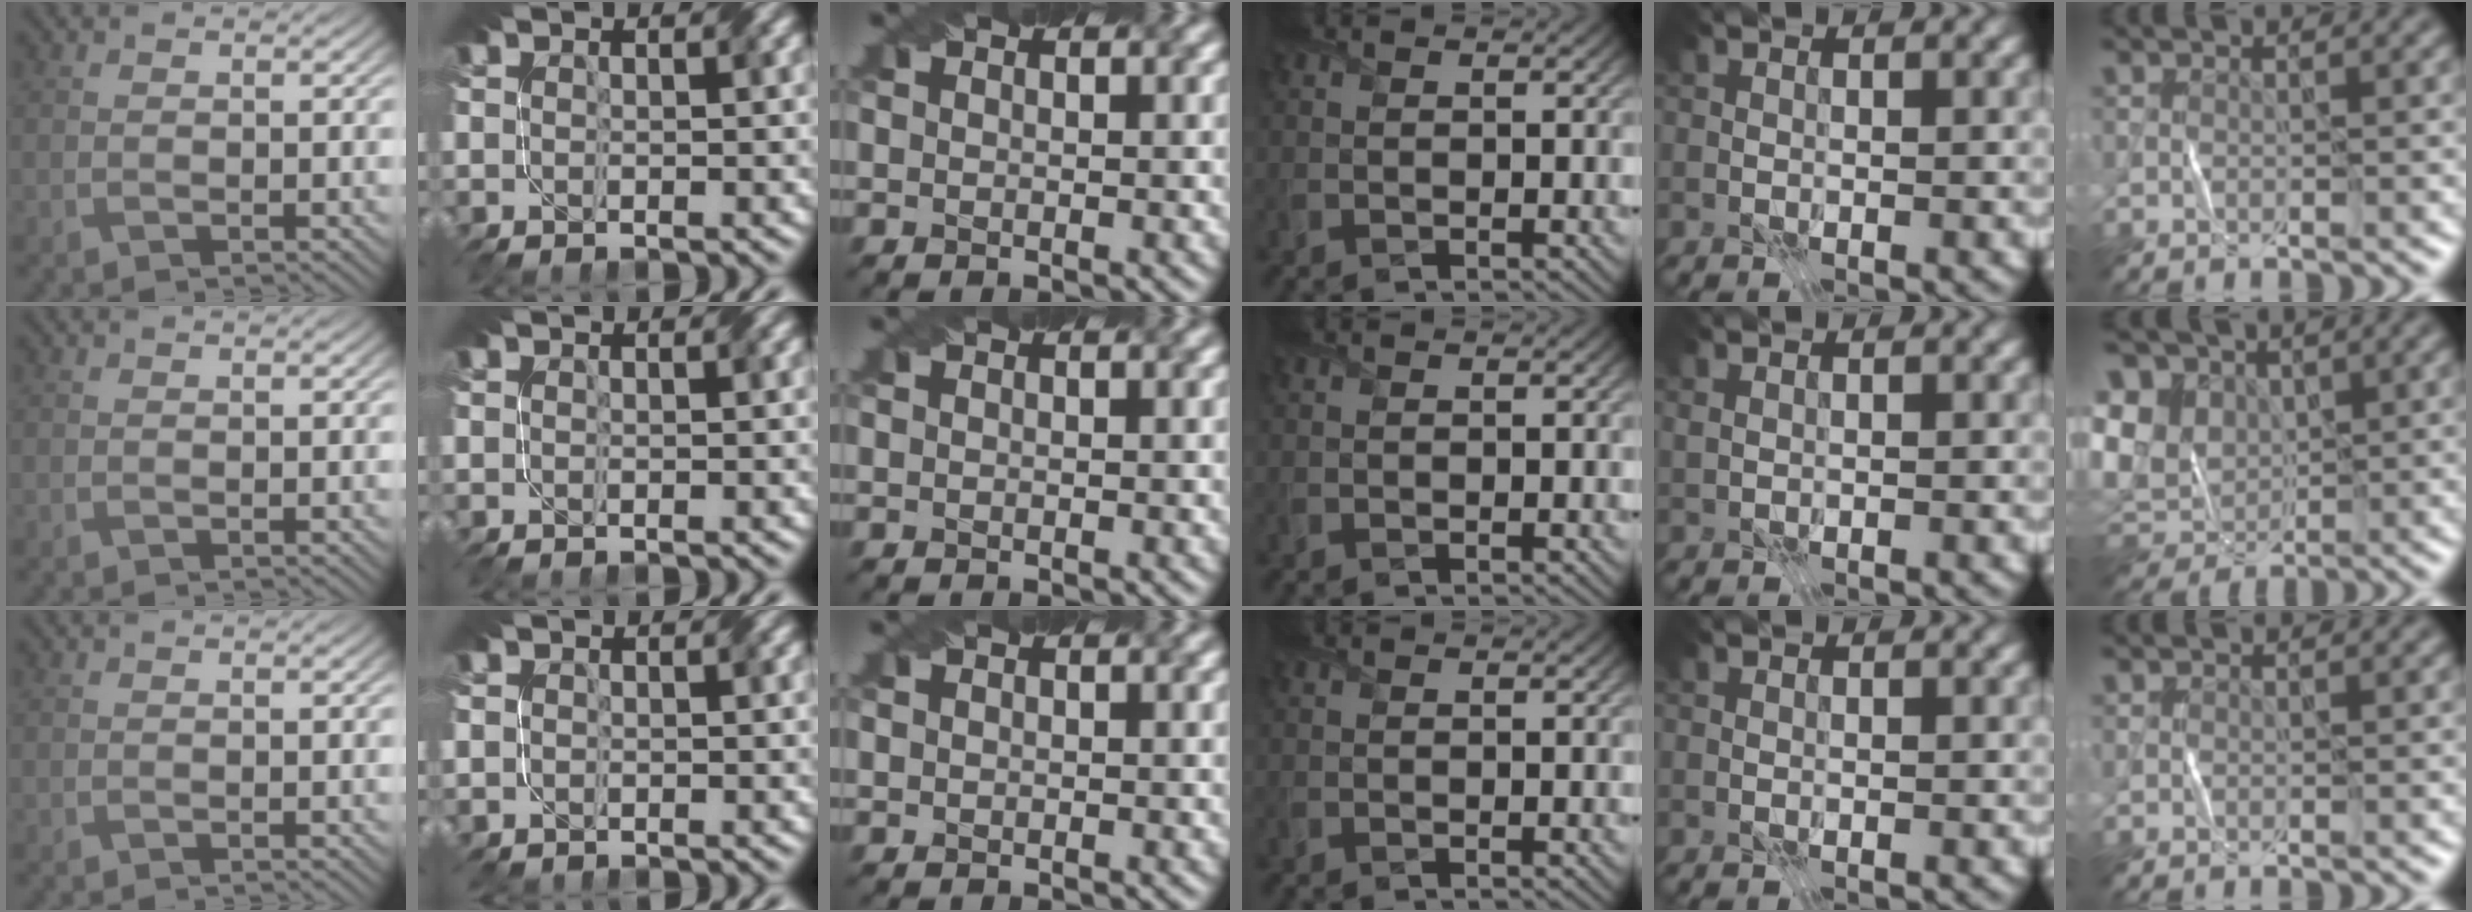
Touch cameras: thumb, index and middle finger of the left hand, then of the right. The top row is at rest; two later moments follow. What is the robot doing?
{"motion": "fold", "object": "paper"}